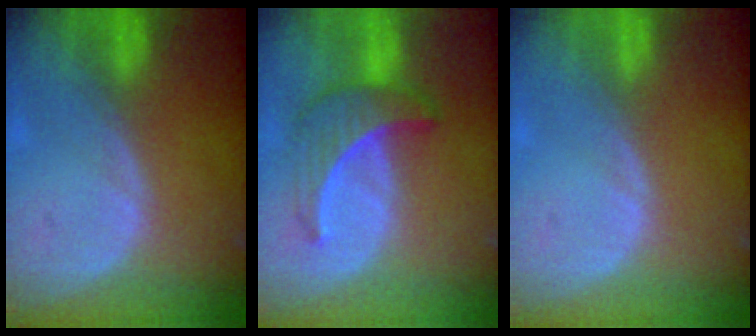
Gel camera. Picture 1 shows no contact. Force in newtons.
{"total": 6.6, "press": 6.3, "slide": 2.0}
{"total": 0.0}